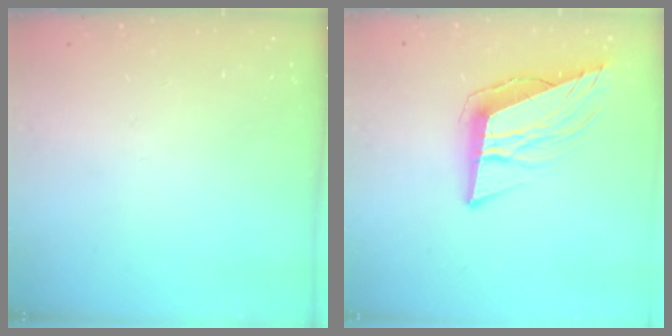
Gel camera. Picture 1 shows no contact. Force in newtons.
{"total": 12.4, "press": 11.9, "slide": 3.6}